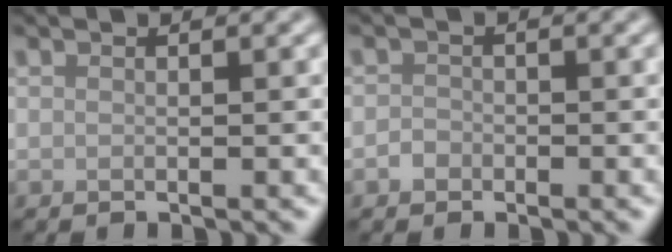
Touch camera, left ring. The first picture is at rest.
{"total": 1.0, "force": [-0.5, 0.8, 0.2], "torque": [0.000, 0.001, -0.012]}